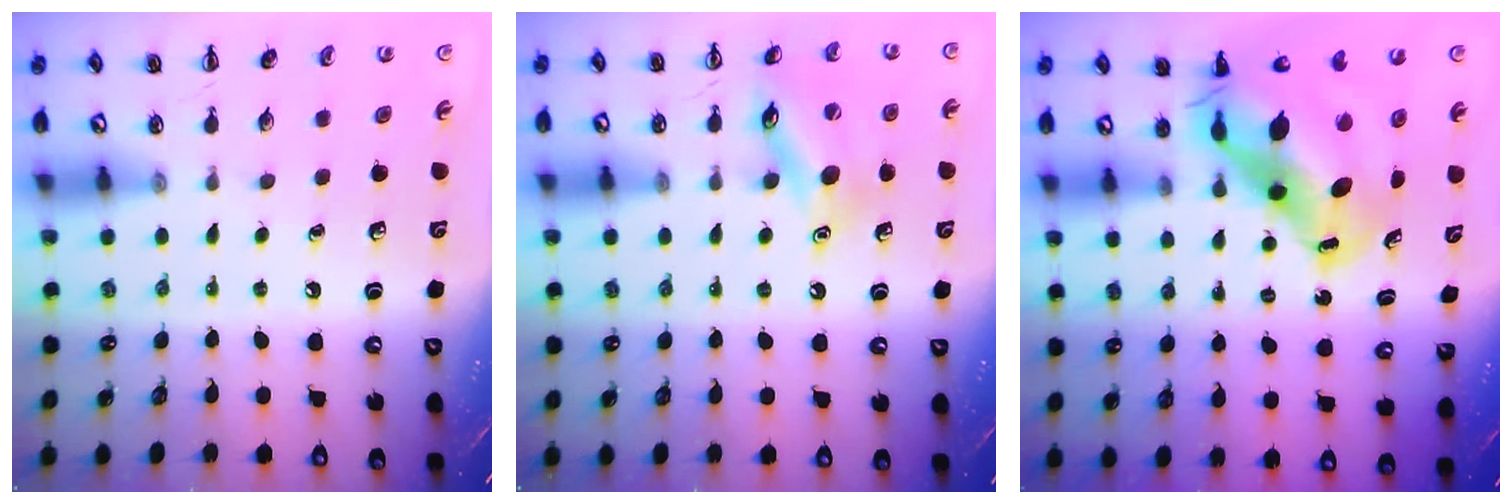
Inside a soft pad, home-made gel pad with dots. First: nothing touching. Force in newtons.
{"total": 13.8, "press": 13.8, "slide": 1.5}
{"total": 14.1, "press": 13.5, "slide": 4.0}